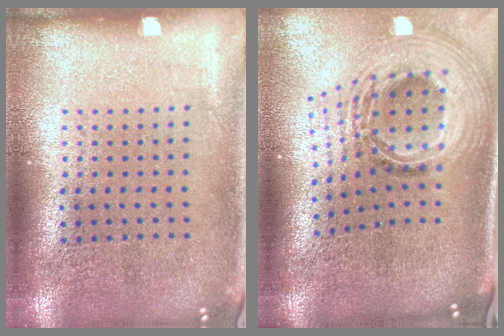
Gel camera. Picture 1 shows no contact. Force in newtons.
{"total": 2.4, "press": 1.8, "slide": 1.6}